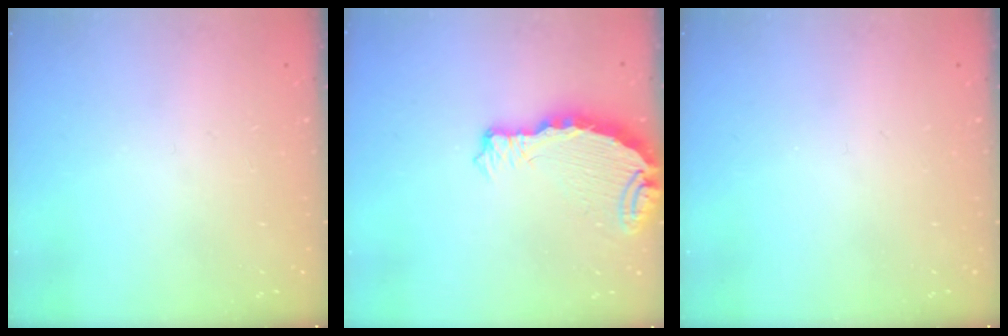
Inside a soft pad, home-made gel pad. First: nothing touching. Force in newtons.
{"total": 7.9, "press": 7.9, "slide": 0.9}
{"total": 0.0}